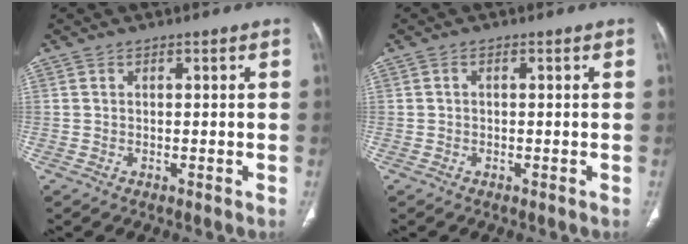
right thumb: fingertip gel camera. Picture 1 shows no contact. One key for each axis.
{"total": 0.5, "fx": 0.0, "fy": 0.3, "fz": 0.5, "tx": -0.008, "ty": 0.001, "tz": -0.004}